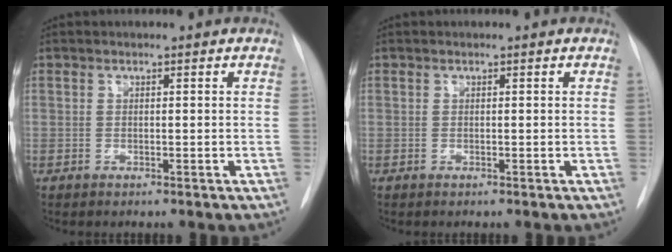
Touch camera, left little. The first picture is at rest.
{"total": 0.0}